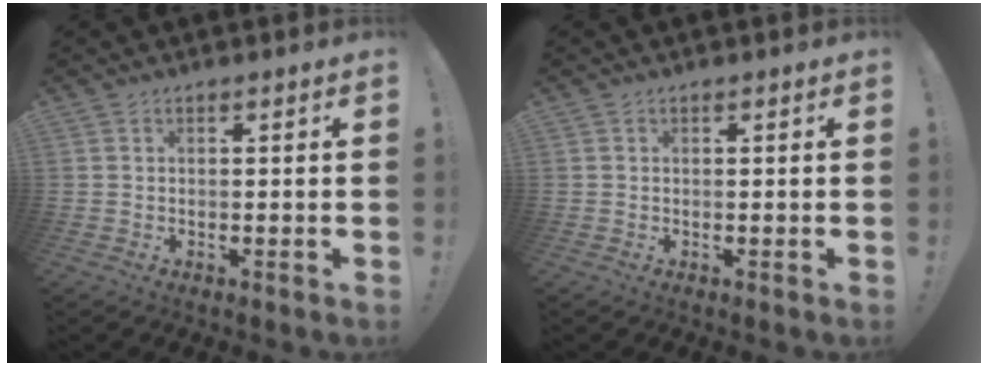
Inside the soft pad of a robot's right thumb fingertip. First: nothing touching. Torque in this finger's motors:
{"motor_torque": [0.38, 0.18, 0.08, -0.11, 0.00]}